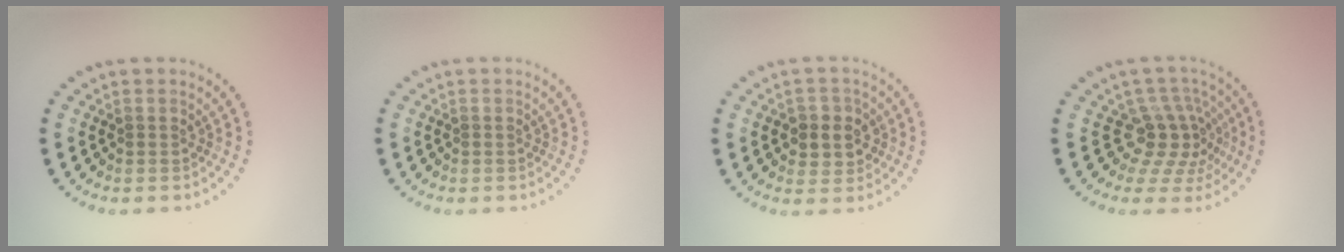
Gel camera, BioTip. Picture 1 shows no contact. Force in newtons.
{"total": 0.0}
{"total": 2.9, "press": 2.7, "slide": 0.8}
{"total": 4.0, "press": 2.8, "slide": 2.9}